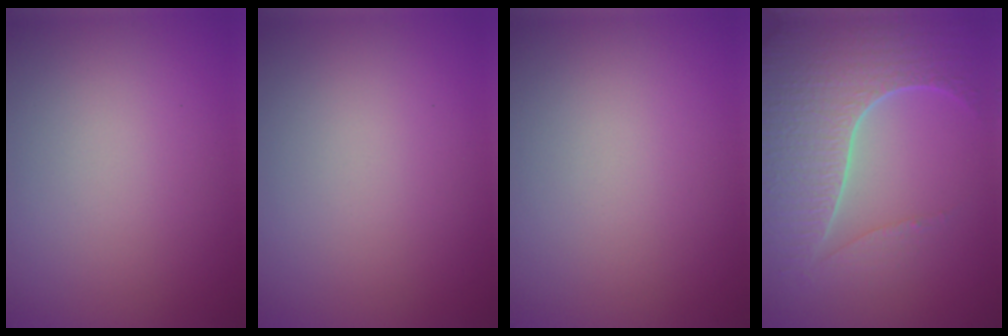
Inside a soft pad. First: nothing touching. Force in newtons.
{"total": 0.0}
{"total": 0.0}
{"total": 7.7, "press": 5.6, "slide": 5.2}